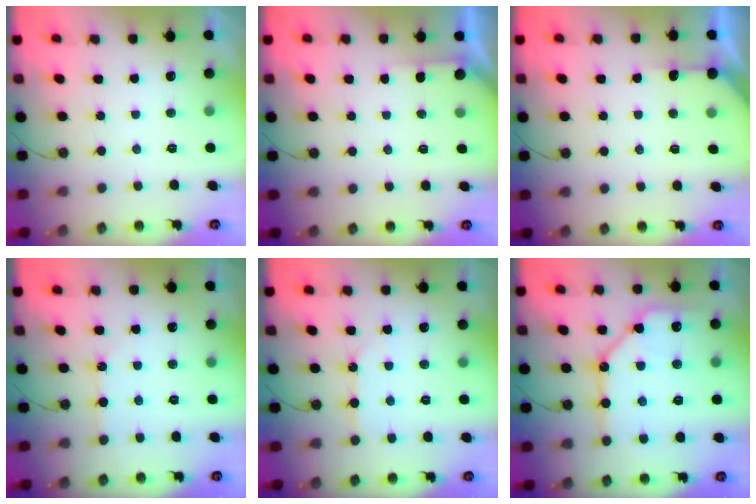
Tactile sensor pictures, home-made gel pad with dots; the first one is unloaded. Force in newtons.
{"total": 1.5, "press": 1.5, "slide": 0.2}
{"total": 4.7, "press": 4.6, "slide": 0.5}
{"total": 2.7, "press": 2.7, "slide": 0.5}
{"total": 6.3, "press": 6.2, "slide": 0.6}
{"total": 13.9, "press": 13.8, "slide": 1.5}